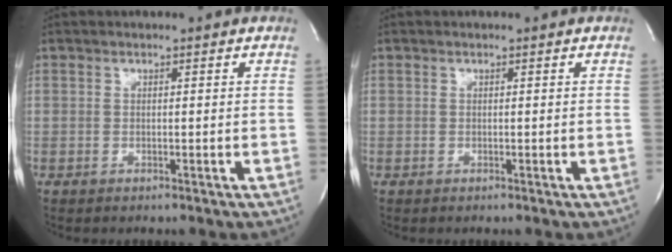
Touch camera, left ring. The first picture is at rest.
{"total": 0.0}